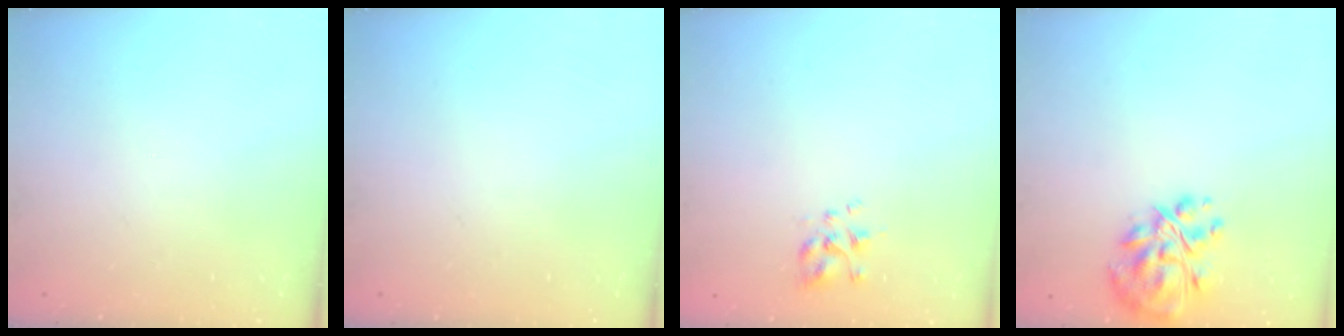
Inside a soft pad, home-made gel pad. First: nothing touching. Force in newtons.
{"total": 0.0}
{"total": 2.9, "press": 2.7, "slide": 1.1}
{"total": 13.5, "press": 12.8, "slide": 4.2}